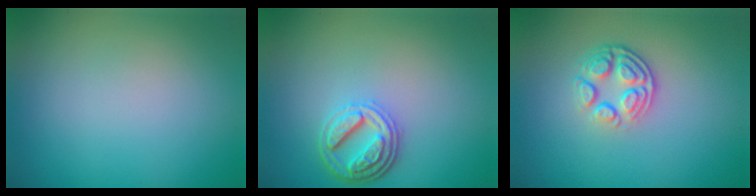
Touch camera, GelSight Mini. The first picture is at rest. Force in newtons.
{"total": 4.1, "press": 3.2, "slide": 2.6}
{"total": 4.0, "press": 2.8, "slide": 2.8}